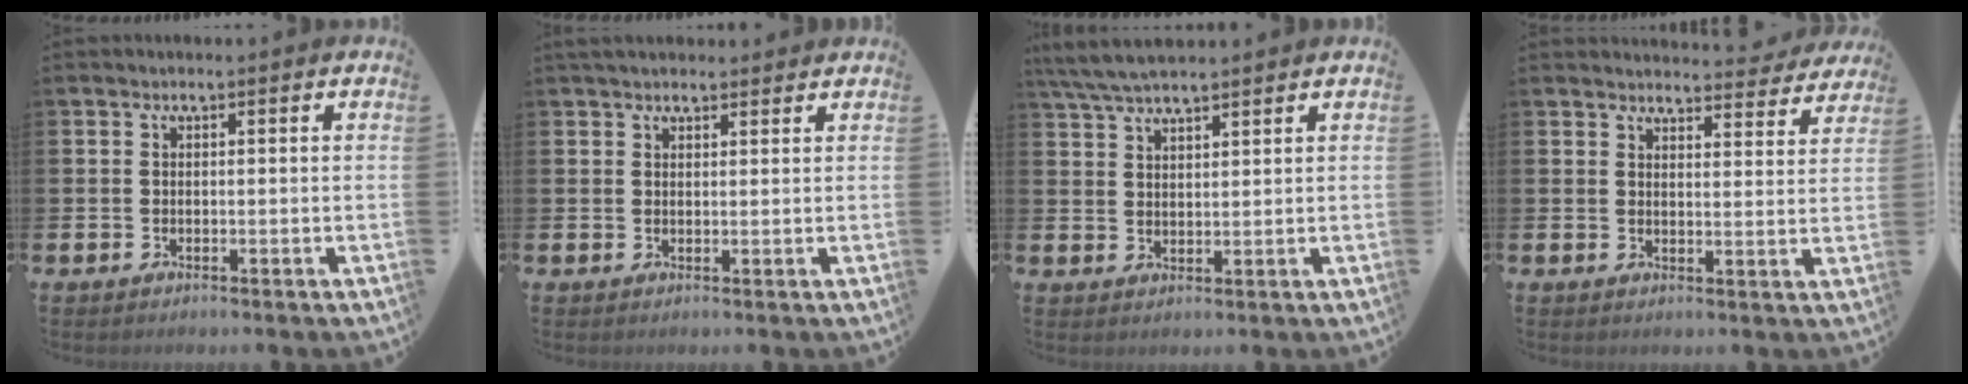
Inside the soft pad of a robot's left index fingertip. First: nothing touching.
{"total": 2.3, "force": [2.1, 0.7, 0.4], "torque": [0.001, -0.006, 0.037]}
{"total": 5.1, "force": [4.8, 0.7, 1.8], "torque": [-0.051, -0.010, 0.089]}
{"total": 4.0, "force": [4.0, 0.3, 0.2], "torque": [0.006, -0.033, 0.068]}